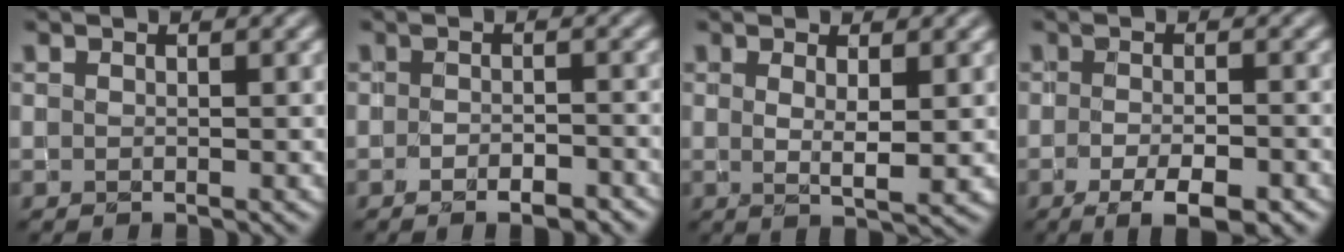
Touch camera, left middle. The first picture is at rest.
{"total": 2.7, "force": [-1.6, 1.1, 1.9], "torque": [-0.026, 0.004, -0.020]}
{"total": 2.5, "force": [0.5, 0.4, 2.4], "torque": [-0.044, -0.009, 0.012]}
{"total": 4.6, "force": [-2.5, 1.3, 3.7], "torque": [-0.061, -0.004, -0.036]}